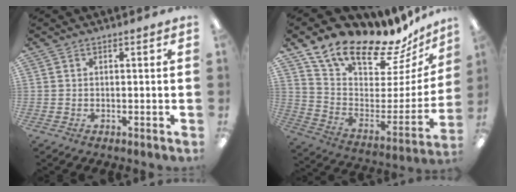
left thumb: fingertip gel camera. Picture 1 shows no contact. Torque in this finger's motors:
{"motor_torque": [1.06, 1.03, 1.38, -1.39, 0.14]}